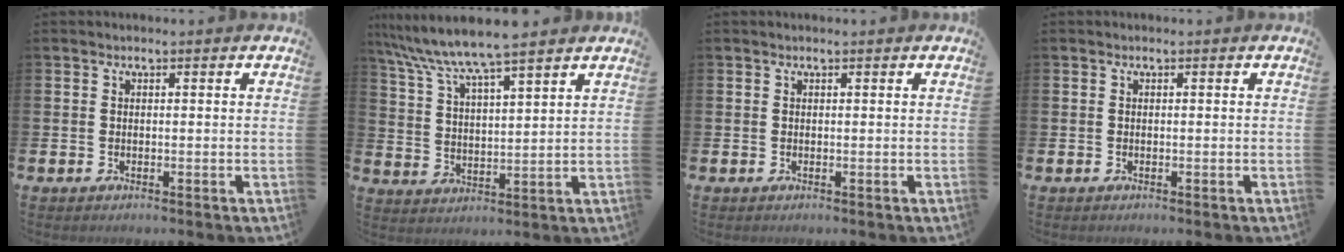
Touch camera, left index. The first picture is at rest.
{"total": 8.3, "force": [7.5, 0.3, 3.5], "torque": [-0.100, -0.031, 0.133]}
{"total": 0.0}
{"total": 0.0}